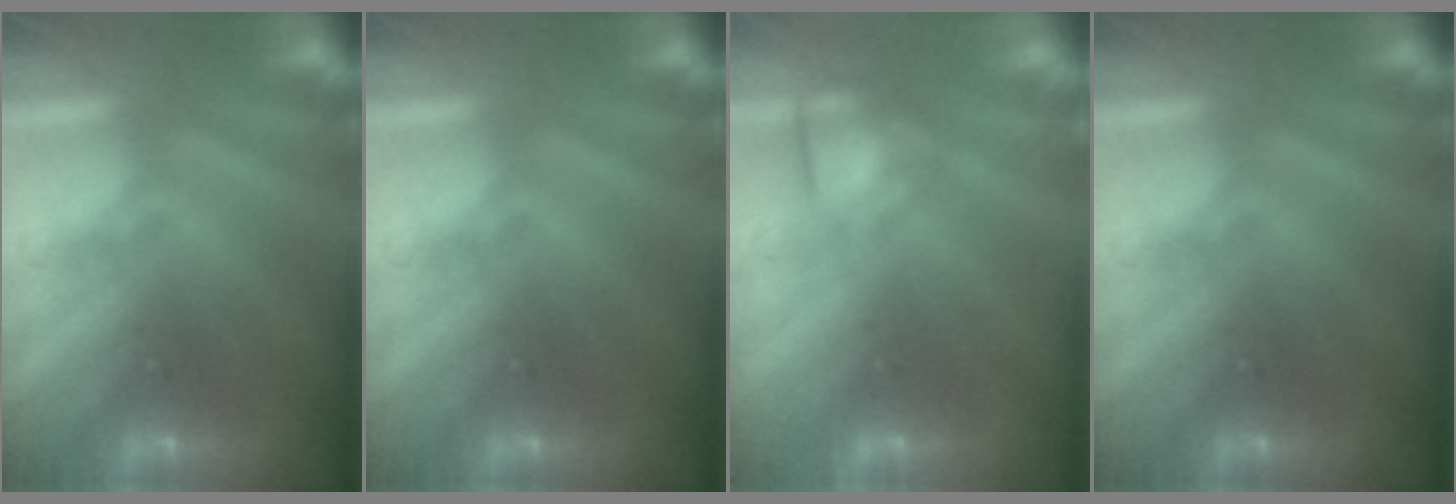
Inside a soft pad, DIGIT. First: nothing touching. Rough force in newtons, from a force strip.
{"total": 0.0}
{"total": 3.5}
{"total": 0.0}